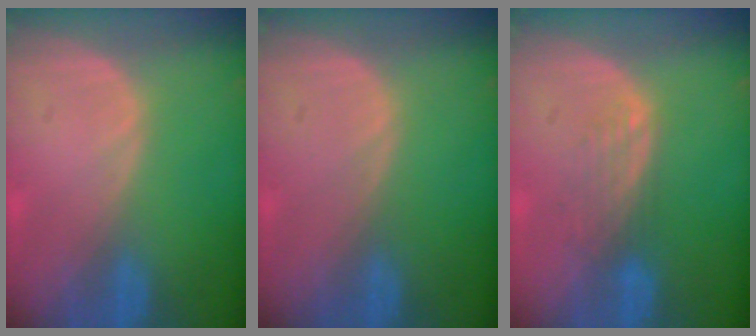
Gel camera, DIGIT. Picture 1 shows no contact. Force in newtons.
{"total": 0.0}
{"total": 3.5, "press": 2.8, "slide": 2.0}